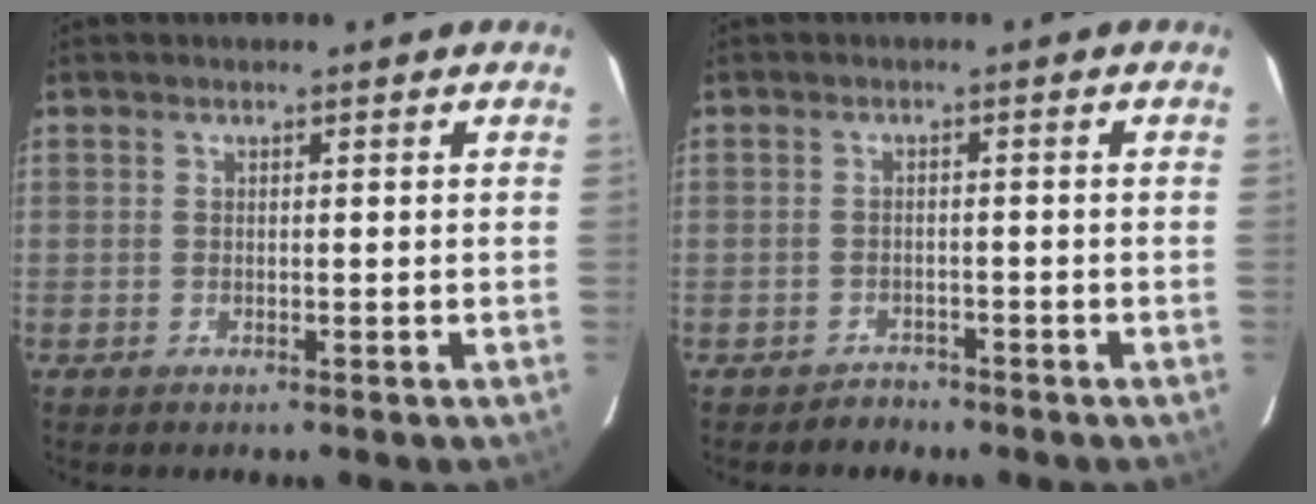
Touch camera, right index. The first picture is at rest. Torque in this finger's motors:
{"motor_torque": [-0.02, -0.05, 0.01, 0.00]}